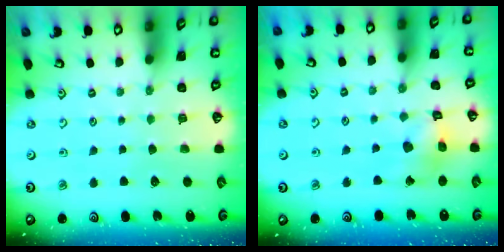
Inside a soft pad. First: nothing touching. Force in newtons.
{"total": 9.7, "press": 9.6, "slide": 1.1}